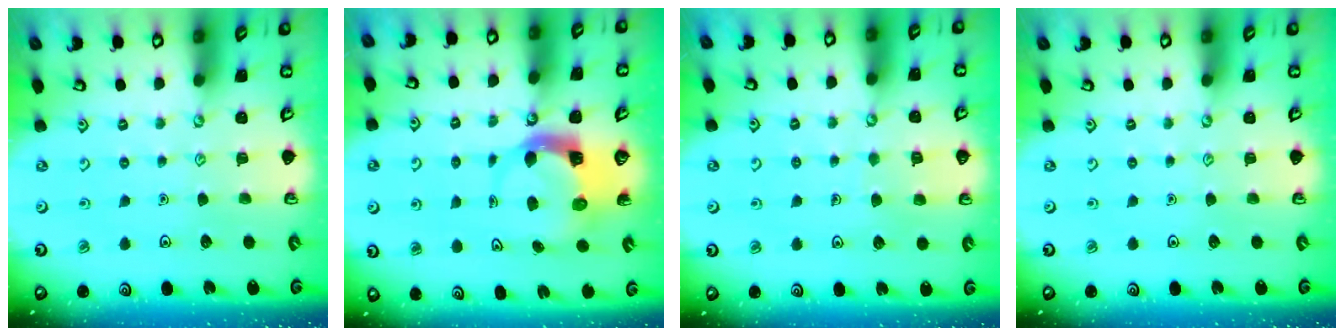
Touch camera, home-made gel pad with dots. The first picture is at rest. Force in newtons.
{"total": 5.1, "press": 5.0, "slide": 0.7}
{"total": 5.1, "press": 5.1, "slide": 0.5}
{"total": 0.0}